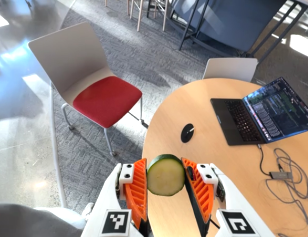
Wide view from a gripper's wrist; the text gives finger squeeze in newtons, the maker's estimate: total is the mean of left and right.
{"total": 9.7, "left": 9.9, "right": 9.6}